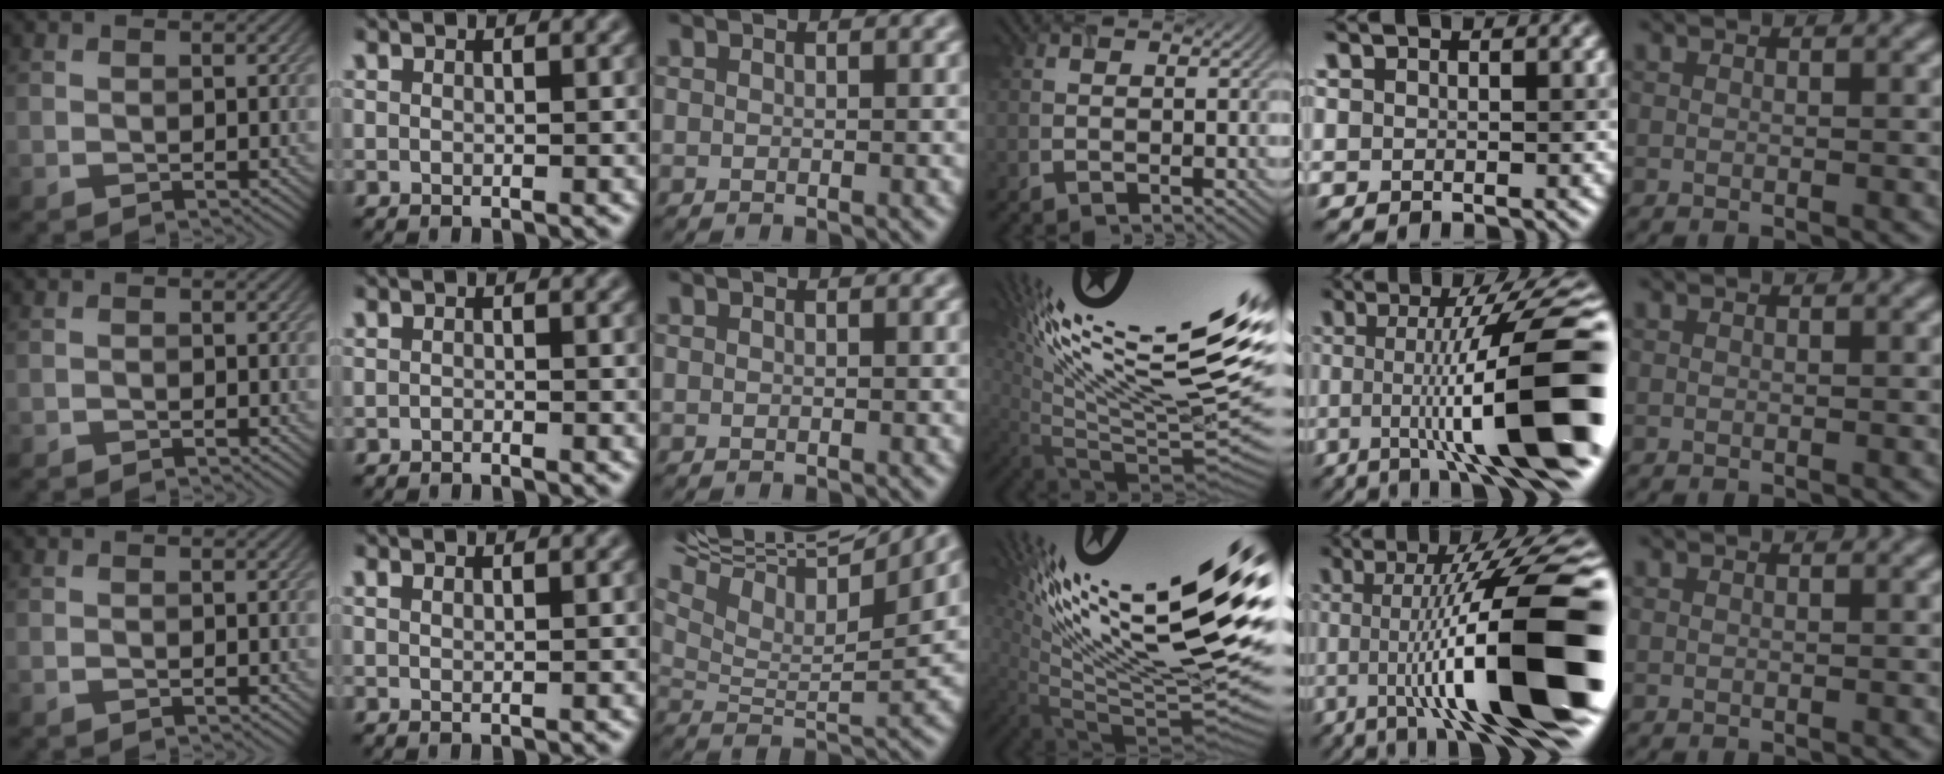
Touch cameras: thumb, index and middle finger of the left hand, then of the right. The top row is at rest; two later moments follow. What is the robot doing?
{"motion": "screw", "object": "timer"}